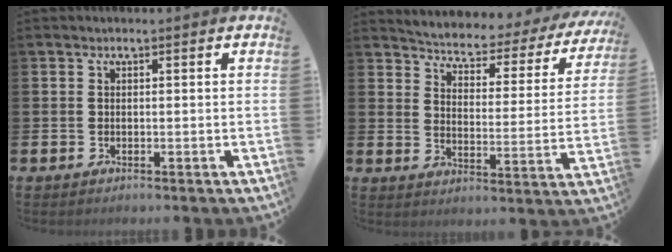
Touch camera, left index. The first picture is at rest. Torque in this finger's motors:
{"motor_torque": [1.08, -1.06, 0.75, 0.03]}